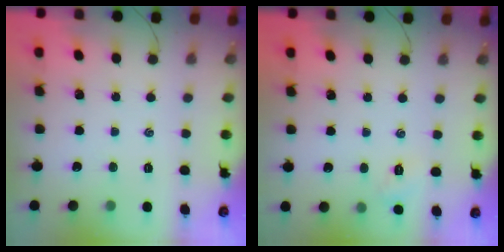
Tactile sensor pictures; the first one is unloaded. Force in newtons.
{"total": 2.5, "press": 2.4, "slide": 0.7}